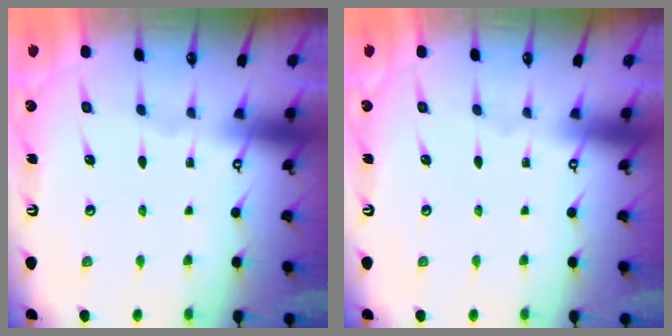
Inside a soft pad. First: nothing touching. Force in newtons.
{"total": 0.0}